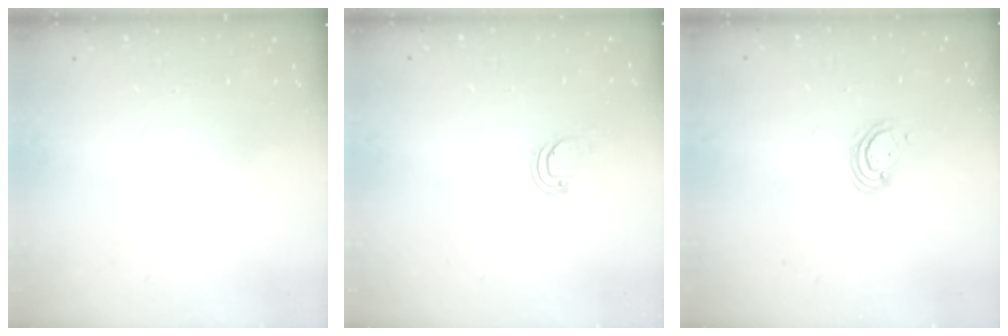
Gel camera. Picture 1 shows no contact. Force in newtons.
{"total": 0.9, "press": 0.9, "slide": 0.1}
{"total": 3.0, "press": 2.9, "slide": 0.3}